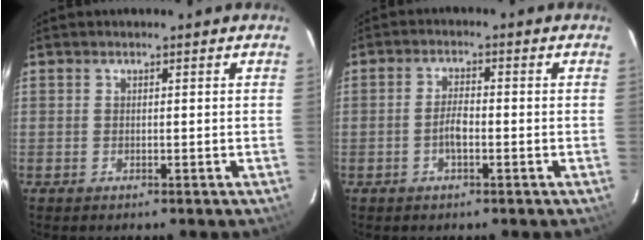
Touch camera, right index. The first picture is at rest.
{"total": 3.4, "force": [-1.2, 1.1, 3.0], "torque": [-0.062, 0.005, -0.022]}